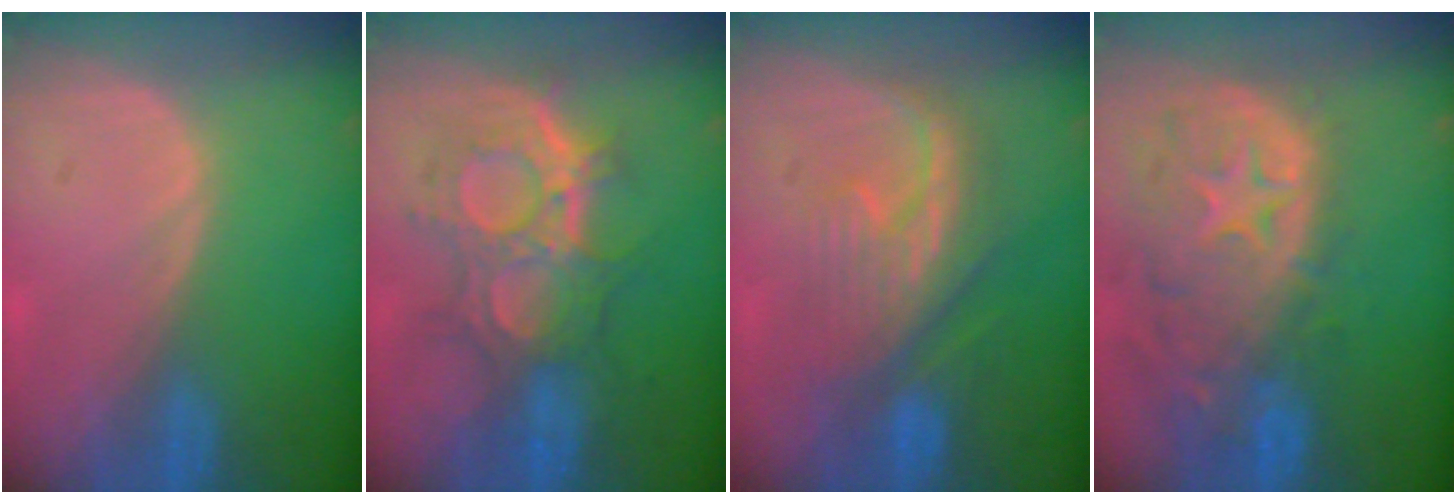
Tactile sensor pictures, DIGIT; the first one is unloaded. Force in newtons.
{"total": 9.9, "press": 9.6, "slide": 2.6}
{"total": 8.0, "press": 7.9, "slide": 1.1}
{"total": 13.9, "press": 11.4, "slide": 8.1}